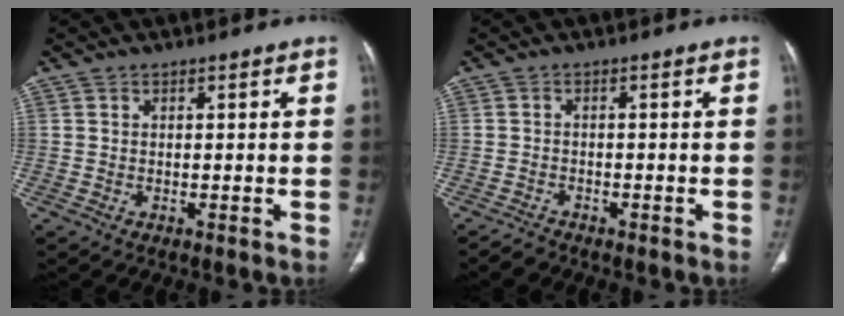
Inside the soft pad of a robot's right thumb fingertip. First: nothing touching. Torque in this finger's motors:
{"motor_torque": [1.77, -0.25, 0.21, -1.39, -0.04]}